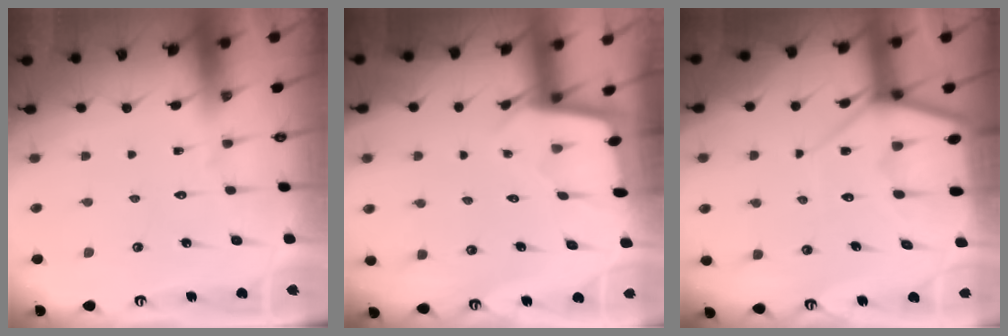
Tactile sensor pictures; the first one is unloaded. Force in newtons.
{"total": 2.0, "press": 2.0, "slide": 0.2}
{"total": 8.1, "press": 8.0, "slide": 0.8}